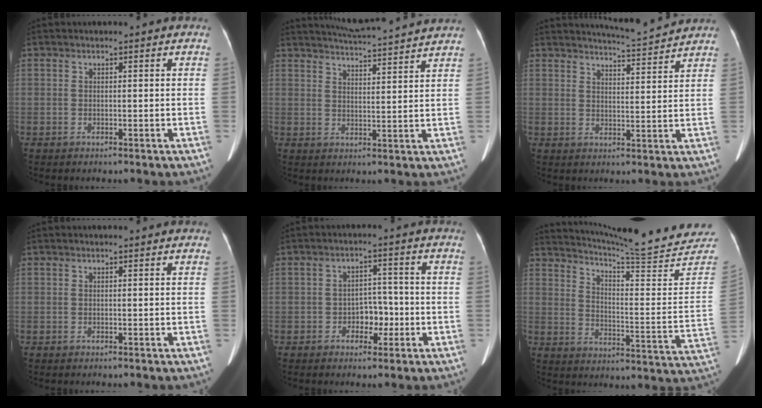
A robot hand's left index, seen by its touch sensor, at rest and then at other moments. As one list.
[{"total": 12.9, "force": [12.1, -0.1, 4.4], "torque": [-0.076, 0.013, 0.160]}, {"total": 6.5, "force": [6.4, -0.6, 0.7], "torque": [-0.026, -0.007, 0.088]}, {"total": 0.0}, {"total": 4.3, "force": [-1.7, 2.8, 2.8], "torque": [-0.041, 0.009, -0.029]}, {"total": 23.6, "force": [22.5, -0.7, 7.1], "torque": [-0.116, -0.122, 0.281]}]